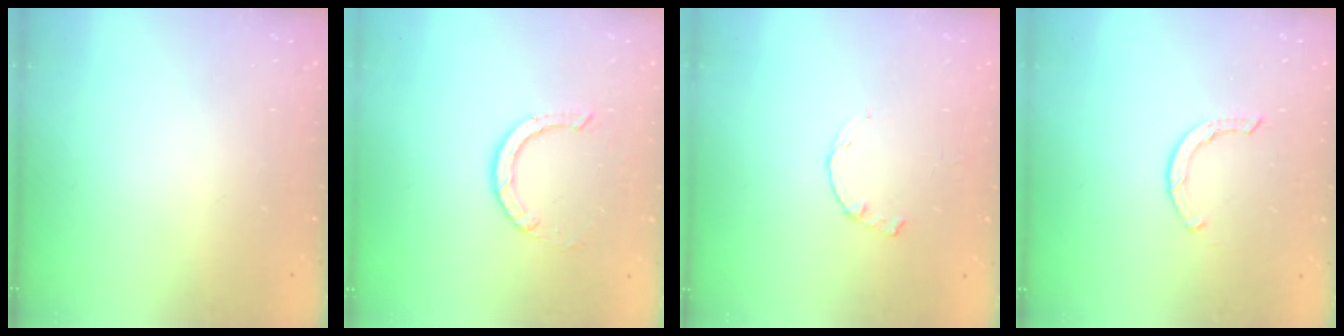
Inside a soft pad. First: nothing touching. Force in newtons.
{"total": 2.9, "press": 2.9, "slide": 0.2}
{"total": 1.2, "press": 1.1, "slide": 0.3}
{"total": 1.7, "press": 1.6, "slide": 0.3}